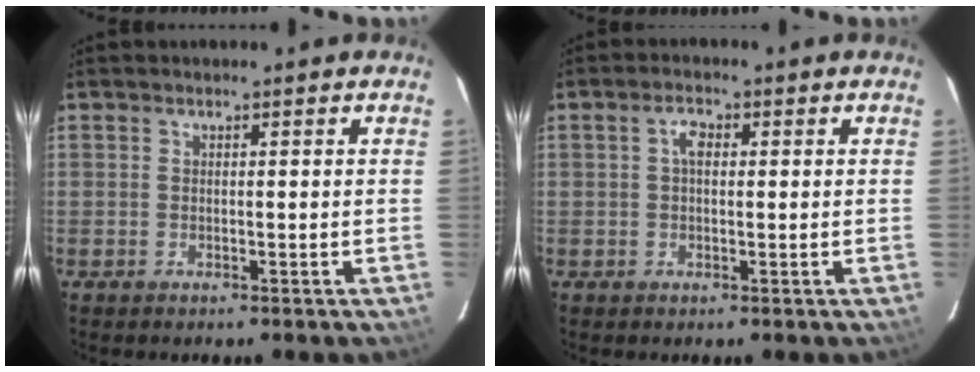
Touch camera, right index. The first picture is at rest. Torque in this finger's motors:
{"motor_torque": [0.25, -0.08, 0.20, 0.04]}